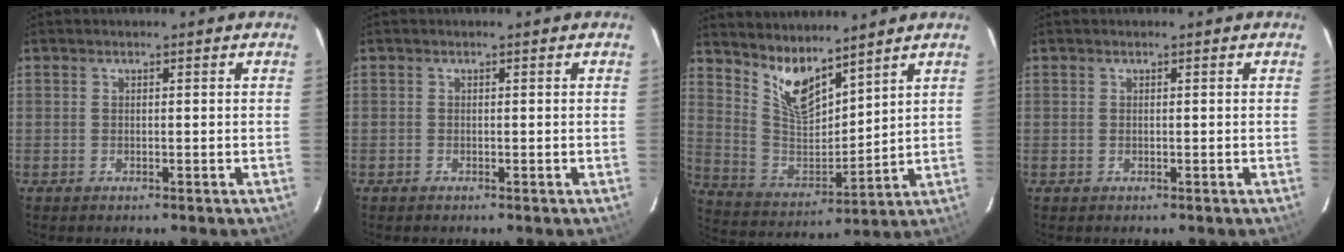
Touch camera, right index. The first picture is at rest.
{"total": 0.0}
{"total": 10.7, "force": [8.2, 3.4, 5.9], "torque": [-0.117, -0.012, 0.167]}
{"total": 0.0}